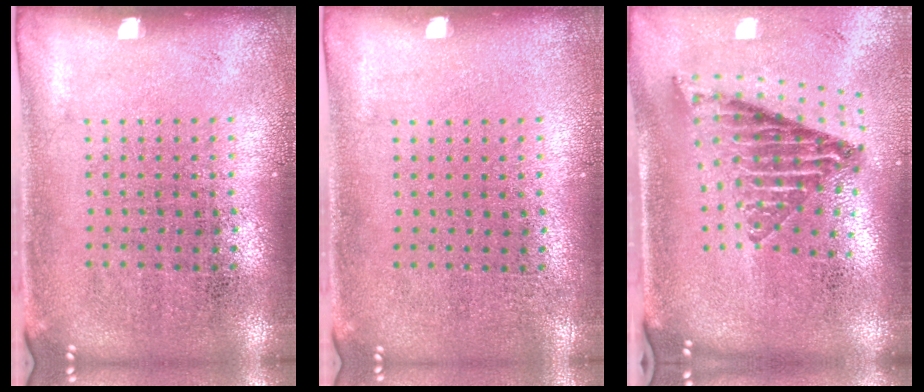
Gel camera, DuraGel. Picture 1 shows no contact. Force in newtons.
{"total": 0.0}
{"total": 2.4, "press": 1.6, "slide": 1.8}